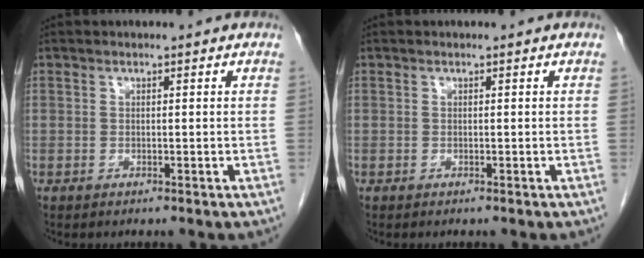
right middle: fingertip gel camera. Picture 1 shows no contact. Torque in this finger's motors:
{"motor_torque": [0.25, -0.03, -0.03, 0.00]}